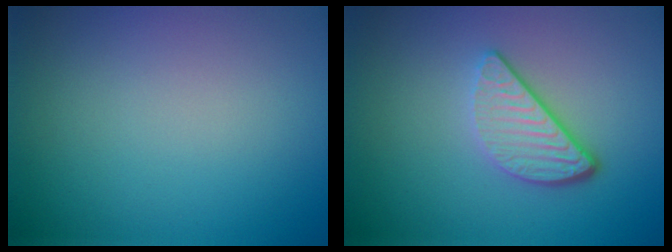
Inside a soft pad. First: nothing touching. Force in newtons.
{"total": 3.3, "press": 2.6, "slide": 2.0}